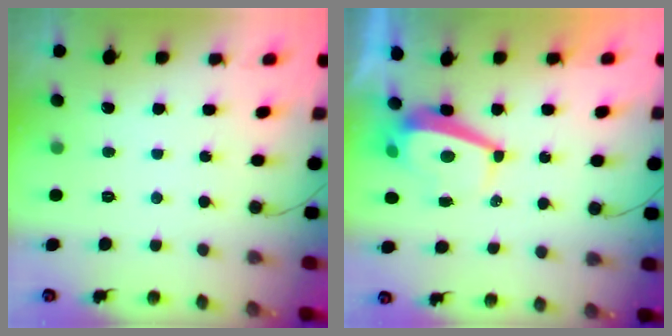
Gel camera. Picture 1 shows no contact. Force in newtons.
{"total": 4.8, "press": 4.8, "slide": 0.3}